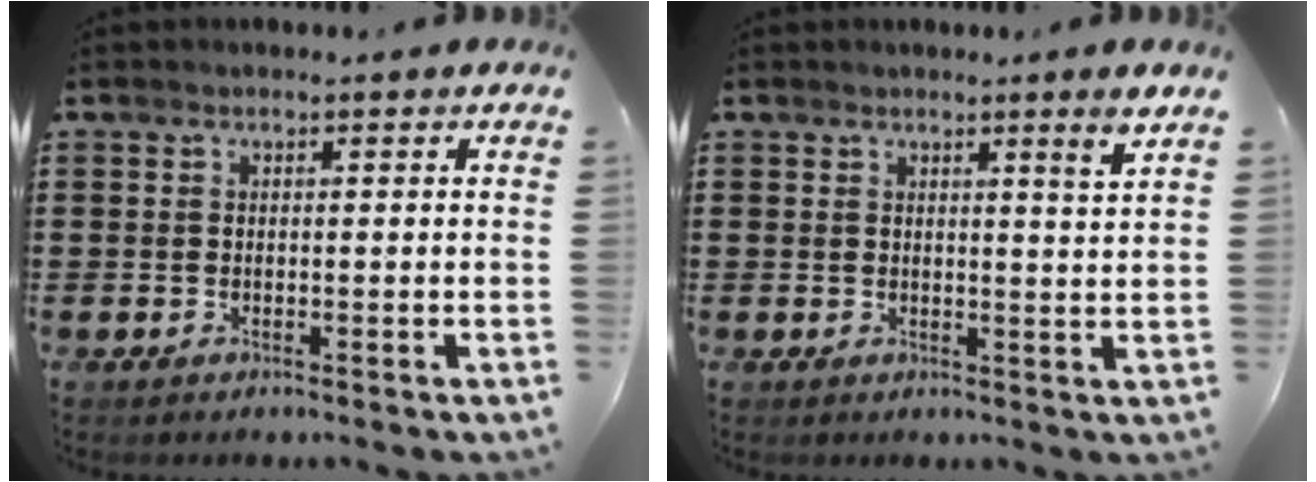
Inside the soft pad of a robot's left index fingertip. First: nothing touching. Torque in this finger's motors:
{"motor_torque": [0.12, -0.09, 0.10, 0.05]}